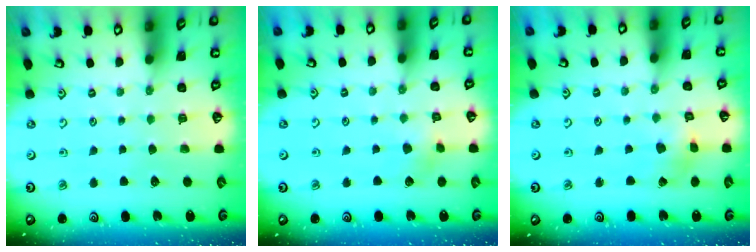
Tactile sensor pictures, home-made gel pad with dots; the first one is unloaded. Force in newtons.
{"total": 4.0, "press": 4.0, "slide": 0.2}
{"total": 2.3, "press": 2.3, "slide": 0.5}